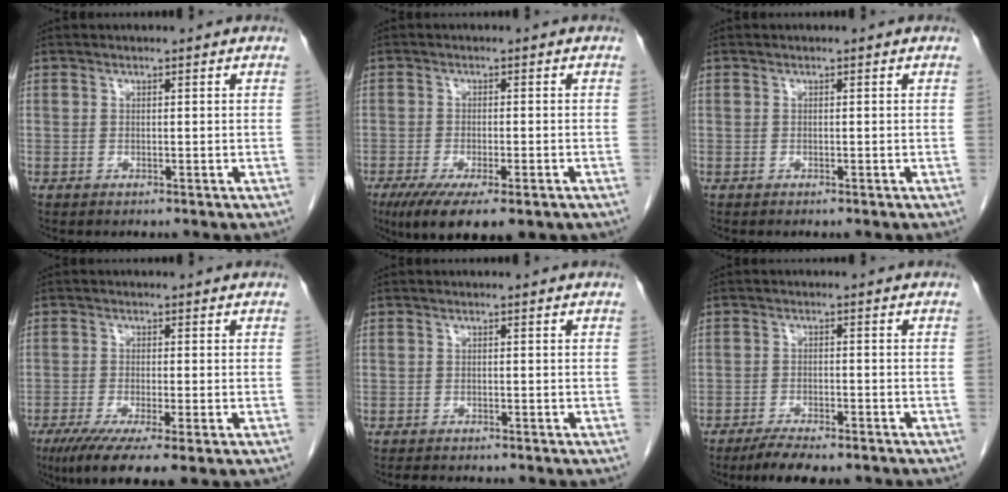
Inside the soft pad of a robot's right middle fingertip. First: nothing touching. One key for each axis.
{"total": 11.0, "fx": -7.1, "fy": 3.1, "fz": 7.8, "tx": -0.116, "ty": -0.021, "tz": -0.105}
{"total": 0.0}
{"total": 8.8, "fx": -5.2, "fy": 1.2, "fz": 7.0, "tx": -0.108, "ty": -0.023, "tz": -0.083}
{"total": 2.8, "fx": -2.5, "fy": 0.6, "fz": 1.2, "tx": -0.021, "ty": -0.006, "tz": -0.031}
{"total": 7.1, "fx": -5.8, "fy": 1.5, "fz": 3.8, "tx": -0.059, "ty": -0.012, "tz": -0.089}